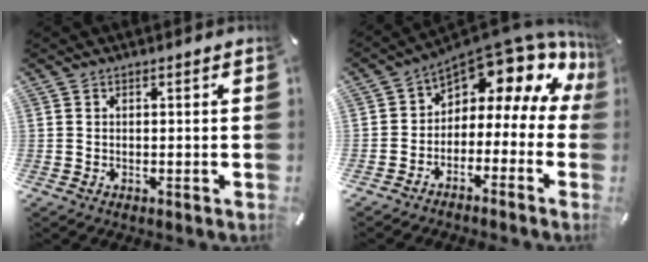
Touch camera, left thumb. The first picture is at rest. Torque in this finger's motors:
{"motor_torque": [0.15, 1.34, 0.81, 0.68, 0.07]}